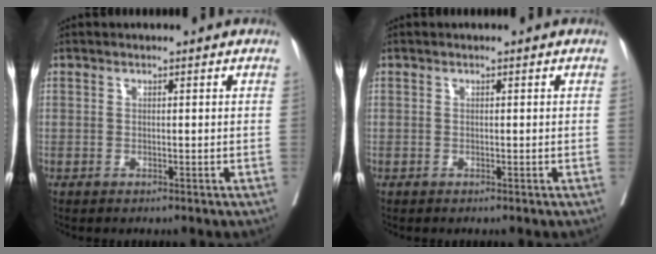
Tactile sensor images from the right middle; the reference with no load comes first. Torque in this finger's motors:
{"motor_torque": [0.62, -0.72, 0.03, 0.01]}